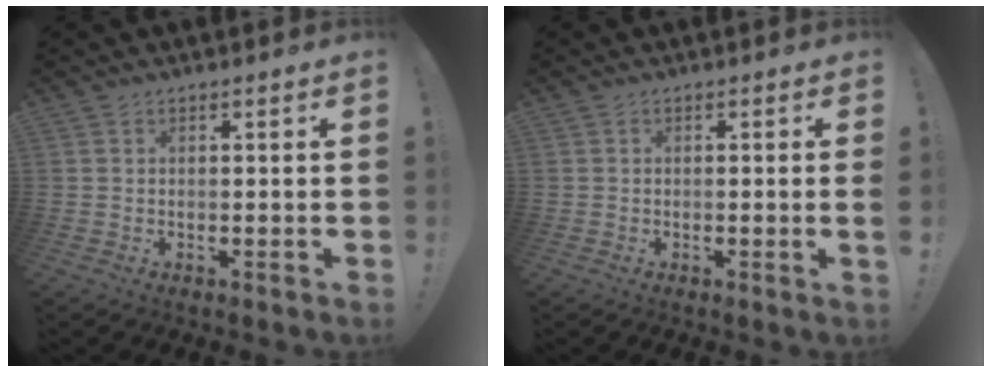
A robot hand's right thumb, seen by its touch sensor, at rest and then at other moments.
{"total": 1.6, "force": [0.0, -0.6, 1.4], "torque": [-0.016, -0.006, -0.003]}